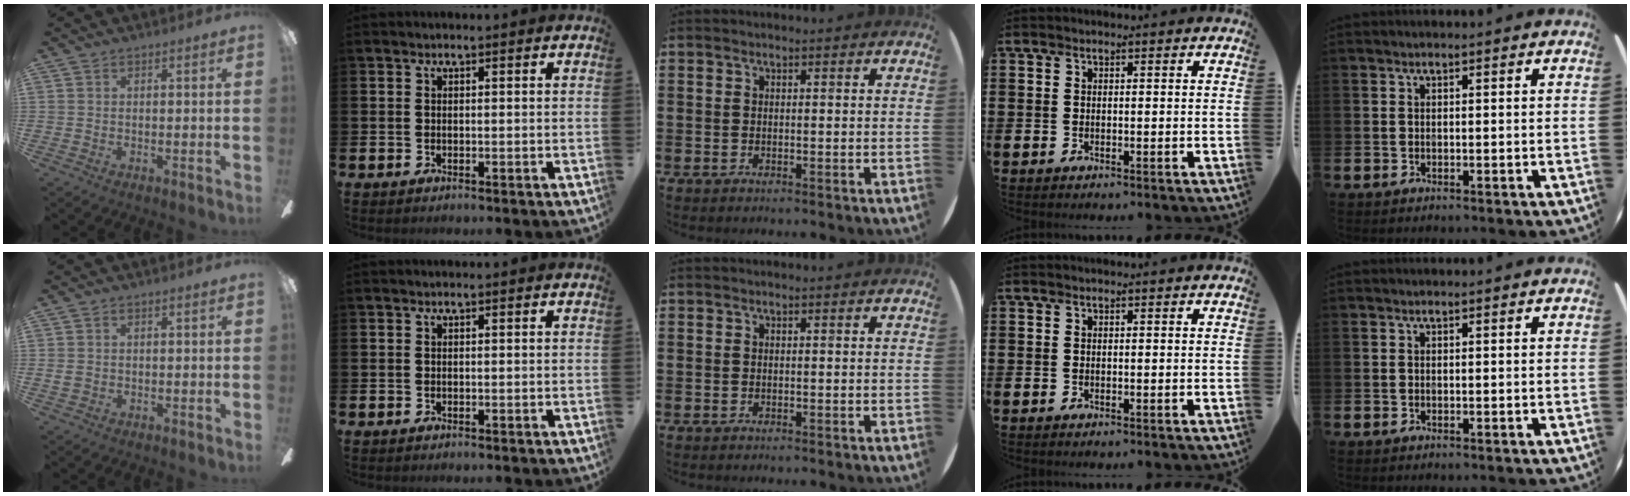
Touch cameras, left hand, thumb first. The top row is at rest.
{"thumb": {"total": 1.4, "force": [0.0, 1.1, 0.8], "torque": [-0.016, 0.006, -0.002]}}